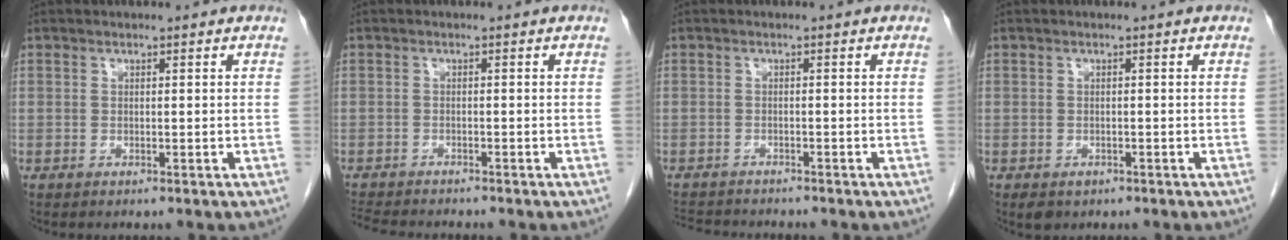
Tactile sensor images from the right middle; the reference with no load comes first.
{"total": 6.2, "force": [-5.8, 0.7, 2.1], "torque": [-0.033, -0.013, -0.093]}
{"total": 6.2, "force": [-5.9, 1.0, 1.7], "torque": [-0.026, -0.007, -0.090]}
{"total": 2.2, "force": [-1.4, 1.5, 0.9], "torque": [-0.015, -0.002, -0.012]}